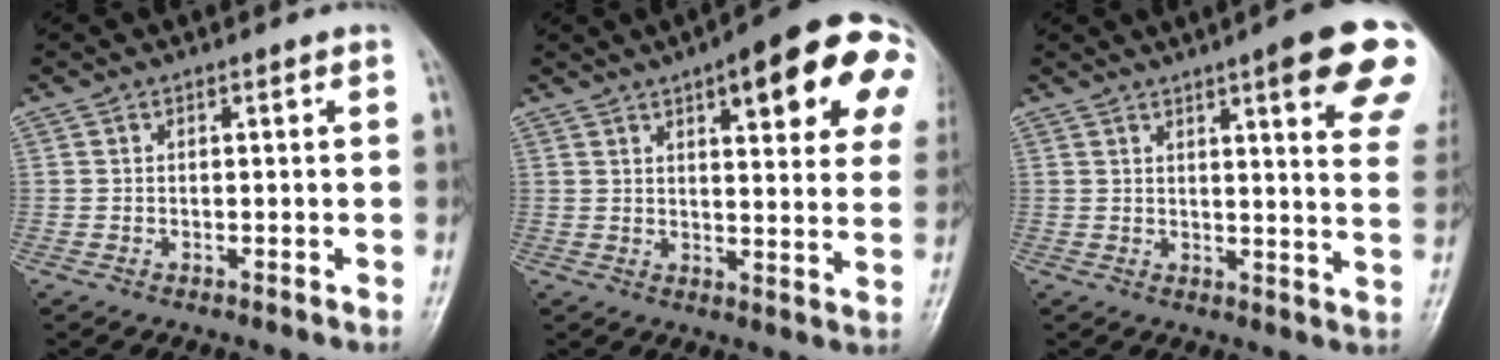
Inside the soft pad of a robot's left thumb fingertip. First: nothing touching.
{"total": 20.9, "force": [8.4, 6.4, 18.0], "torque": [-0.208, -0.005, 0.100]}
{"total": 17.6, "force": [9.4, 3.1, 14.5], "torque": [-0.164, -0.030, 0.105]}